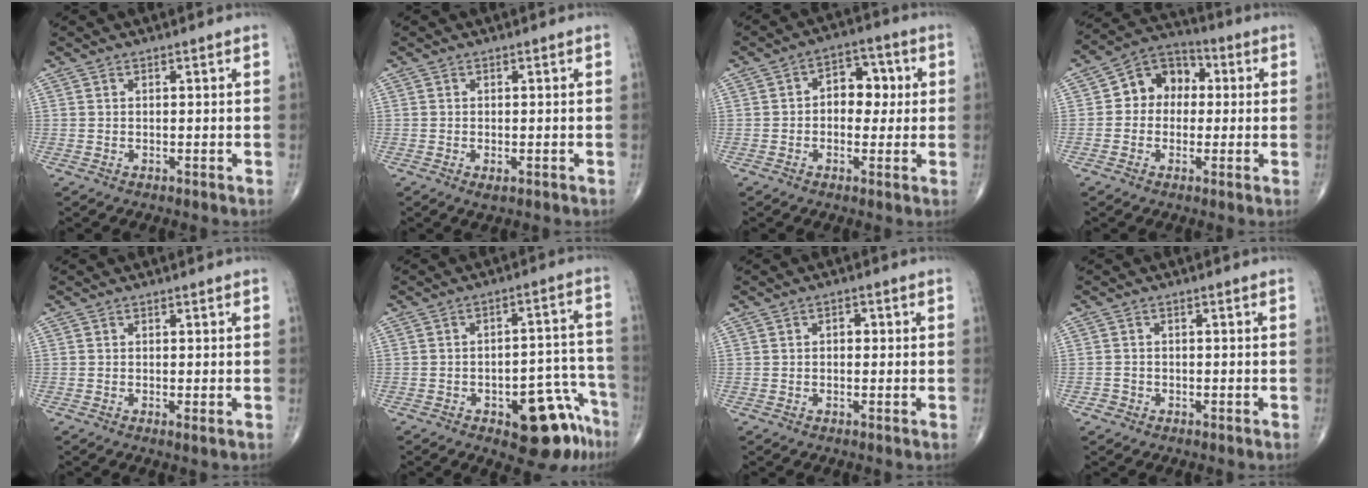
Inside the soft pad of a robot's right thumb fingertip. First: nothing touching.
{"total": 1.4, "force": [-0.6, 0.5, 1.1], "torque": [-0.018, -0.004, -0.007]}
{"total": 7.9, "force": [0.7, 5.5, 5.6], "torque": [-0.037, 0.017, 0.003]}
{"total": 9.6, "force": [0.8, 7.8, 5.6], "torque": [-0.051, 0.030, -0.003]}
{"total": 0.9, "force": [-0.2, 0.1, 0.9], "torque": [-0.020, -0.005, -0.006]}
{"total": 13.4, "force": [-7.4, 5.8, 9.6], "torque": [-0.077, 0.063, -0.089]}
{"total": 1.8, "force": [0.2, 1.3, 1.3], "torque": [-0.009, 0.006, -0.002]}
{"total": 1.3, "force": [-0.7, 1.1, 0.0], "torque": [0.003, 0.006, -0.018]}